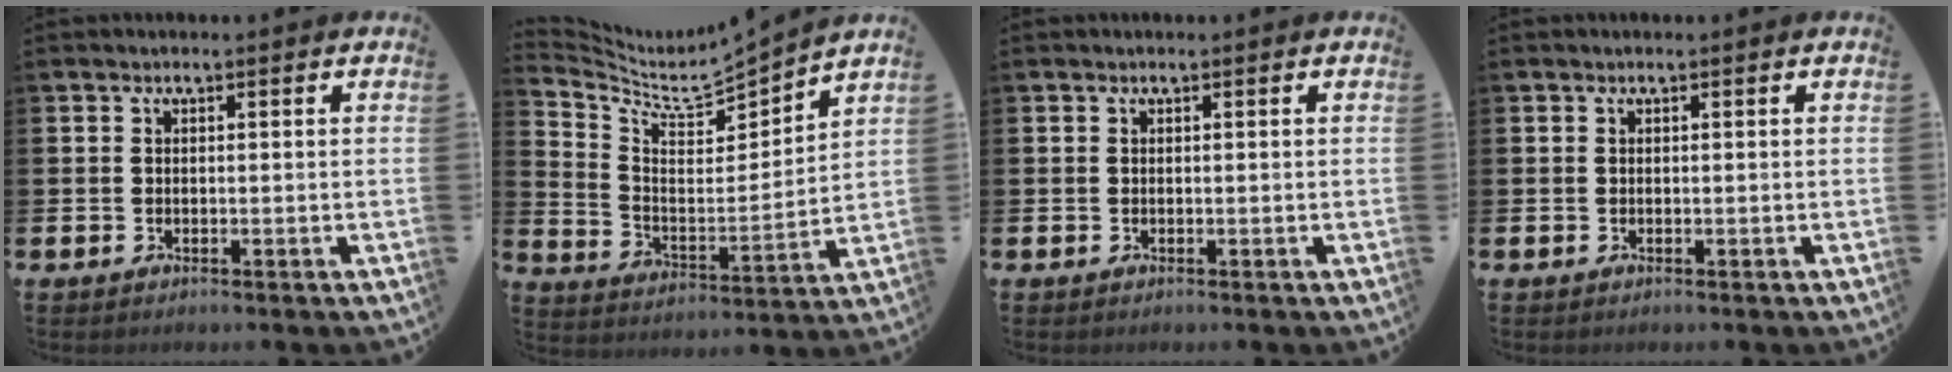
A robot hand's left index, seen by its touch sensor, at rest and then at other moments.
{"total": 6.5, "force": [5.9, 1.4, 2.5], "torque": [-0.076, -0.058, 0.094]}
{"total": 0.0}
{"total": 0.0}